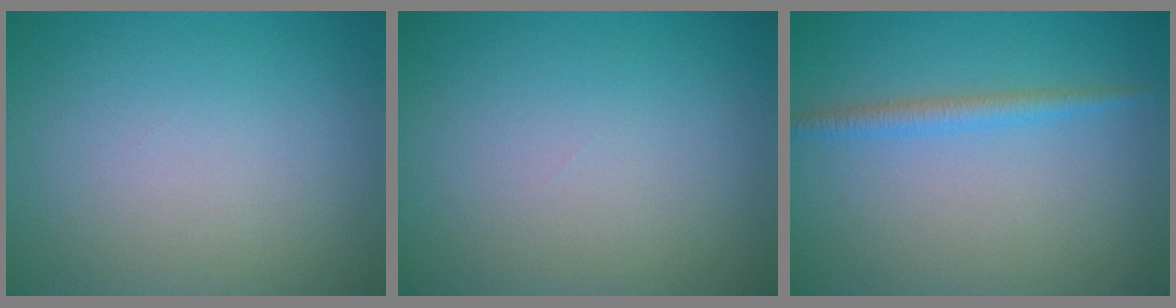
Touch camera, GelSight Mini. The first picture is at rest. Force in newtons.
{"total": 0.0}
{"total": 1.8, "press": 1.8, "slide": 0.1}